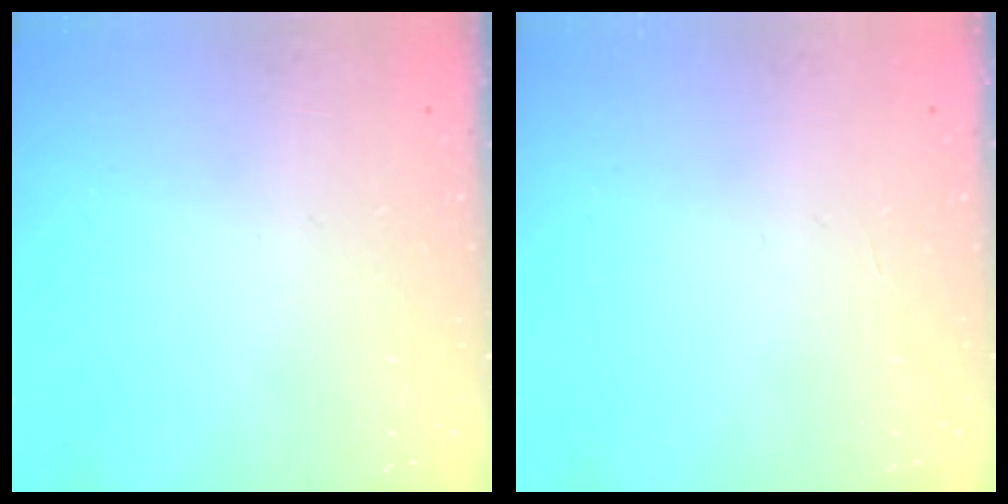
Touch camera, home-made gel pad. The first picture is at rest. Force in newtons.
{"total": 0.0}